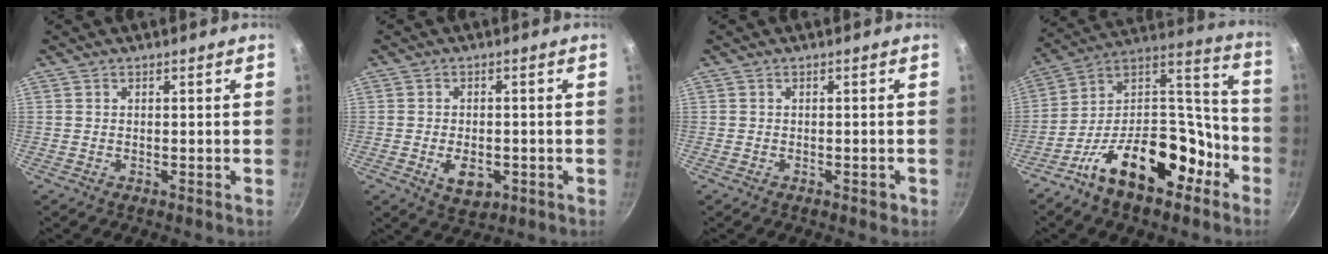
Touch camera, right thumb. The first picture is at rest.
{"total": 5.9, "force": [-1.7, 3.8, 4.2], "torque": [-0.053, 0.002, -0.019]}
{"total": 1.3, "force": [-0.7, 0.8, 0.8], "torque": [-0.007, 0.010, -0.004]}
{"total": 21.9, "force": [-11.7, 12.2, 13.9], "torque": [-0.167, 0.108, -0.196]}